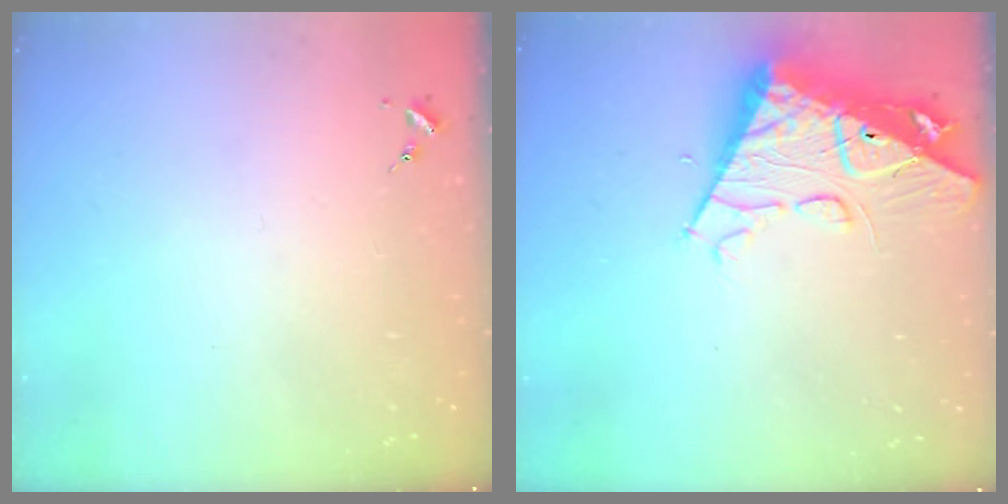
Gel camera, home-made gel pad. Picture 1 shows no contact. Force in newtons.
{"total": 15.0, "press": 14.9, "slide": 1.8}